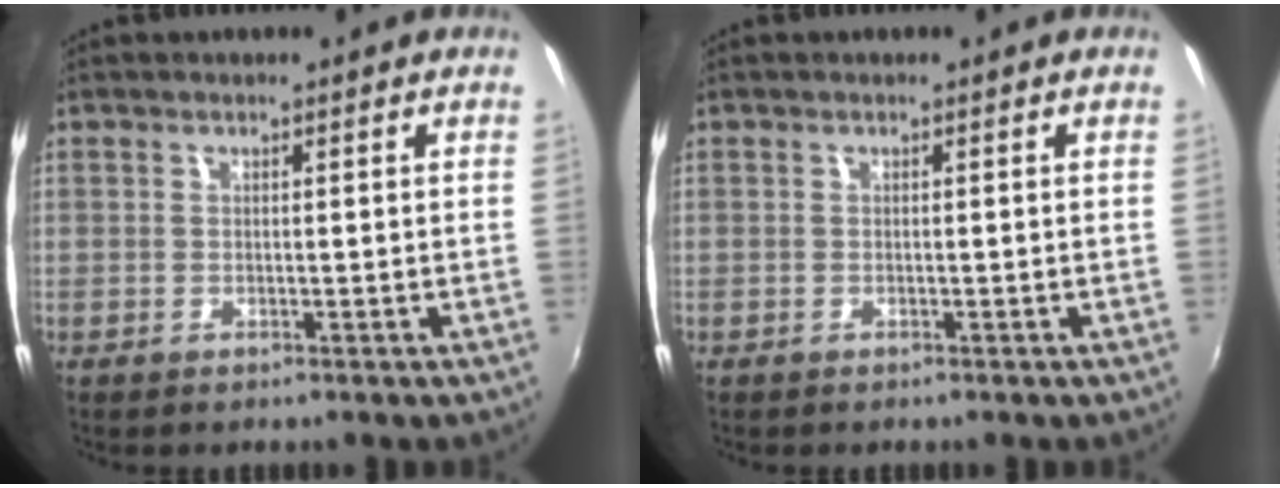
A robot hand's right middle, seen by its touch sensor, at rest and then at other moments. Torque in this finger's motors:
{"motor_torque": [-0.13, -0.14, -0.04, -0.01]}